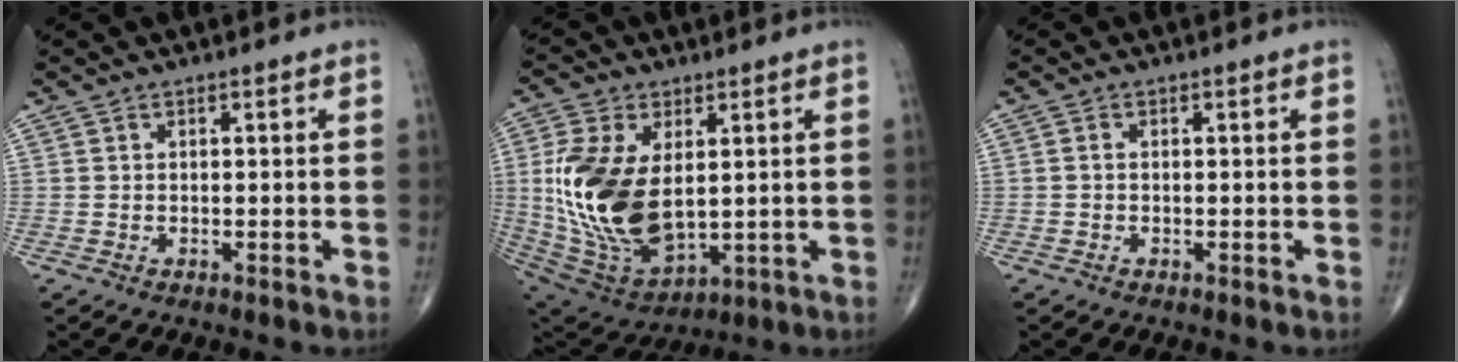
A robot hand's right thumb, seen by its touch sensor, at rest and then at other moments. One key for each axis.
{"total": 20.1, "fx": 1.9, "fy": 11.6, "fz": 16.4, "tx": -0.328, "ty": -0.022, "tz": 0.055}
{"total": 0.6, "fx": -0.1, "fy": 0.4, "fz": 0.4, "tx": -0.007, "ty": 0.001, "tz": -0.006}